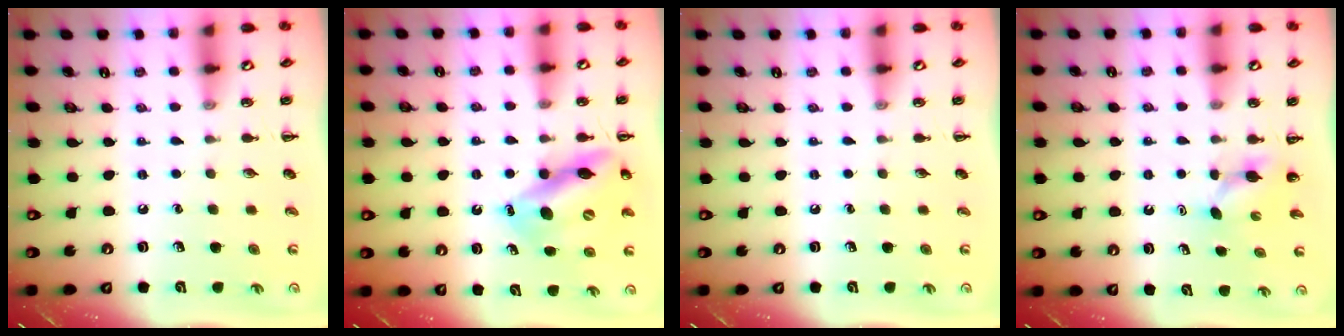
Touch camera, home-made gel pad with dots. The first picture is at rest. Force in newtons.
{"total": 12.7, "press": 12.2, "slide": 3.4}
{"total": 0.0}
{"total": 2.9, "press": 2.8, "slide": 0.8}